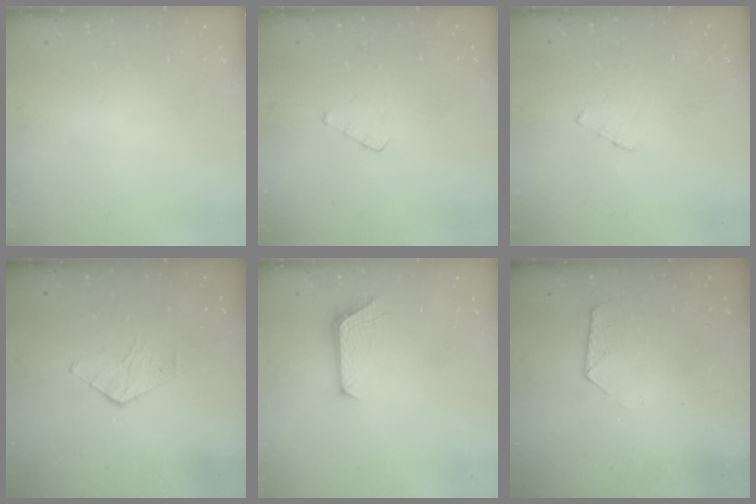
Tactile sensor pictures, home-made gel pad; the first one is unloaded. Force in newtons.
{"total": 2.4, "press": 2.4, "slide": 0.3}
{"total": 3.0, "press": 3.0, "slide": 0.3}
{"total": 5.2, "press": 5.2, "slide": 0.4}
{"total": 6.4, "press": 6.4, "slide": 0.5}
{"total": 7.3, "press": 7.3, "slide": 0.7}